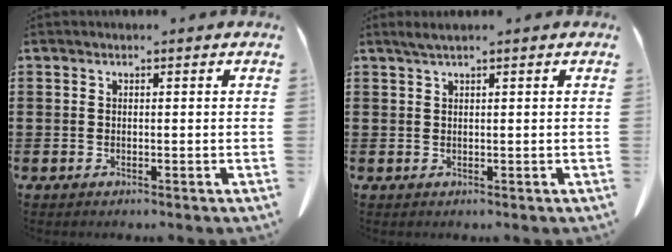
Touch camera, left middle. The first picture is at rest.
{"total": 1.2, "force": [0.8, -0.1, 0.9], "torque": [-0.018, -0.002, 0.015]}